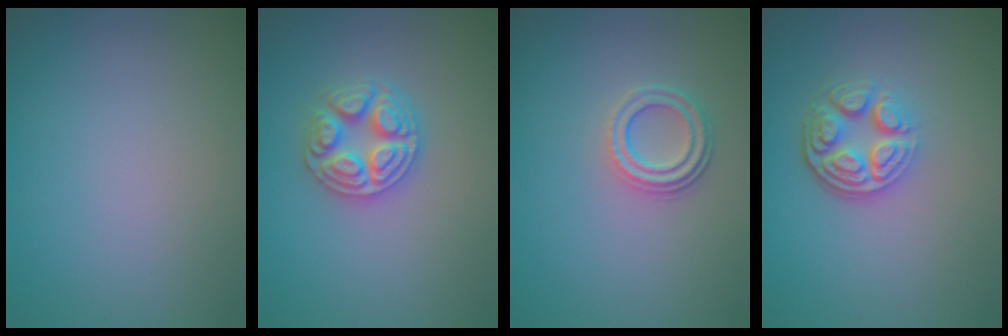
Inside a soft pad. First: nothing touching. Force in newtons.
{"total": 4.4, "press": 4.4, "slide": 0.5}
{"total": 3.1, "press": 2.4, "slide": 2.0}
{"total": 4.7, "press": 3.3, "slide": 3.3}